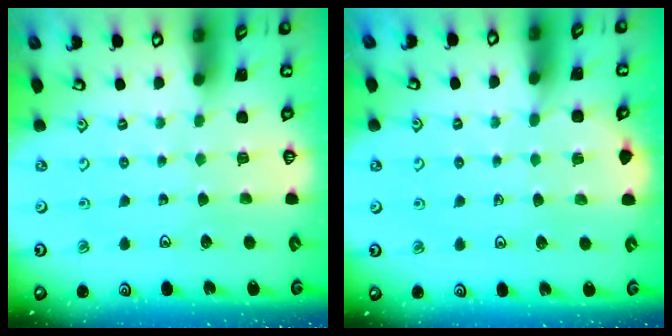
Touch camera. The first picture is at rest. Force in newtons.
{"total": 3.4, "press": 3.4, "slide": 0.4}